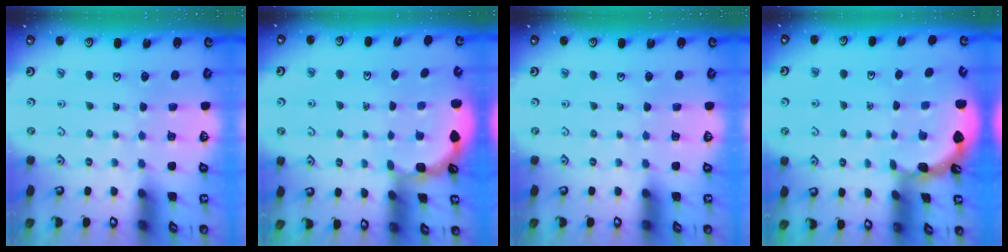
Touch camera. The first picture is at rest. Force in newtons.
{"total": 2.1, "press": 2.1, "slide": 0.3}
{"total": 0.0}
{"total": 1.8, "press": 1.8, "slide": 0.1}